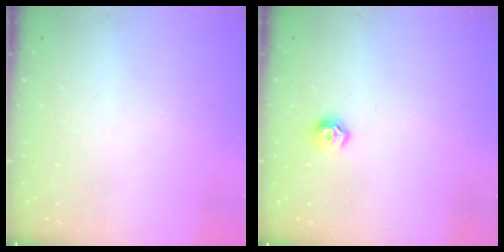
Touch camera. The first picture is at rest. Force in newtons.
{"total": 7.2, "press": 7.2, "slide": 1.0}